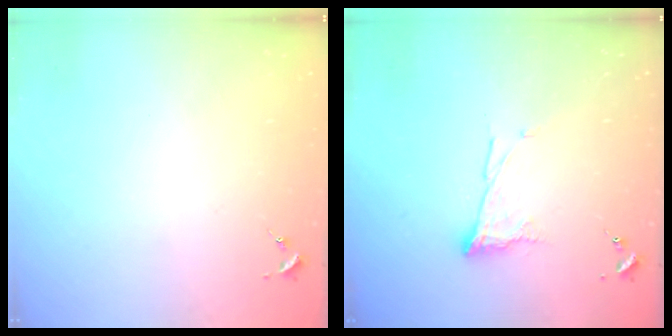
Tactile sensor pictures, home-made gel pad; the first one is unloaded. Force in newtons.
{"total": 8.5, "press": 8.5, "slide": 0.5}